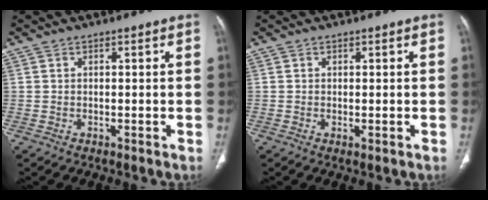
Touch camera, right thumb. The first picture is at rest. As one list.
[{"total": 0.7, "force": [-0.2, 0.2, 0.6], "torque": [-0.015, -0.005, -0.003]}]